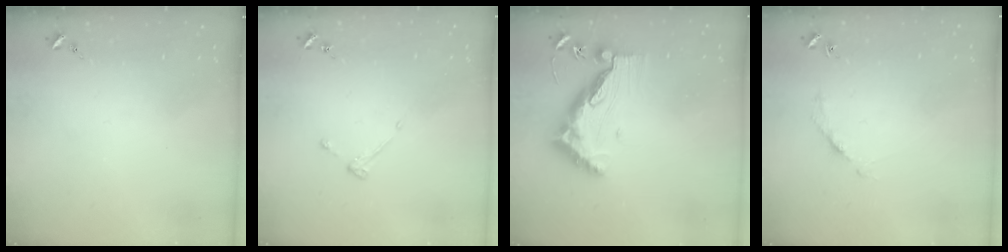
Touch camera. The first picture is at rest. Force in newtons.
{"total": 3.0, "press": 3.0, "slide": 0.4}
{"total": 13.4, "press": 13.3, "slide": 1.4}
{"total": 2.7, "press": 2.7, "slide": 0.4}